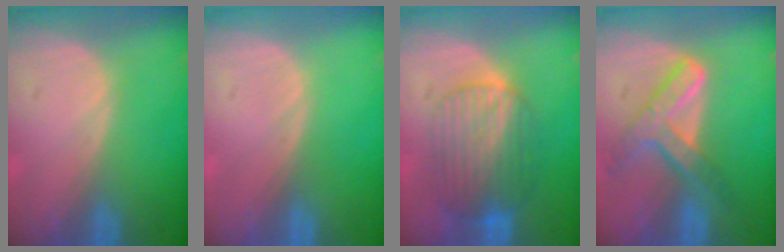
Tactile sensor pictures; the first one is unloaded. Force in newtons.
{"total": 0.0}
{"total": 7.1, "press": 7.1, "slide": 0.2}
{"total": 7.1, "press": 6.1, "slide": 3.7}